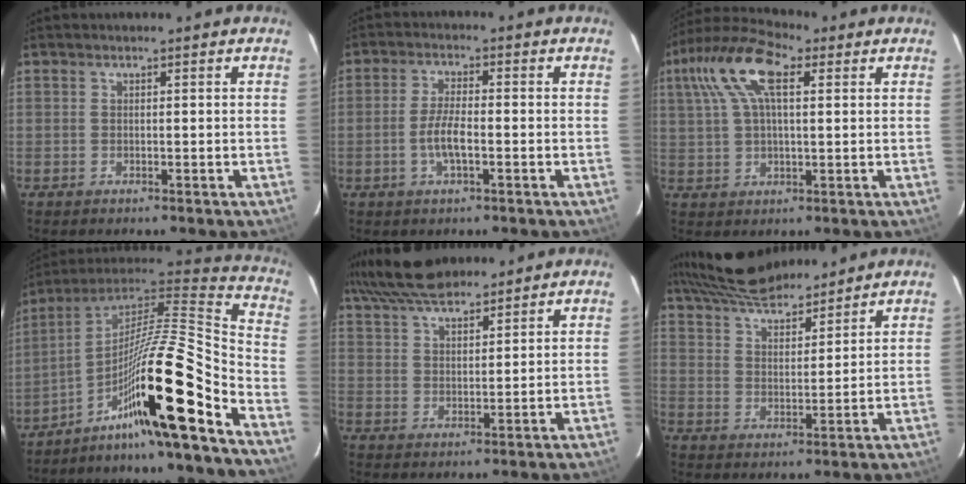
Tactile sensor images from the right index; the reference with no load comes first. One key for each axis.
{"total": 5.1, "fx": -1.6, "fy": 1.4, "fz": 4.7, "tx": -0.098, "ty": 0.001, "tz": -0.031}
{"total": 12.8, "fx": 4.8, "fy": 5.3, "fz": 10.6, "tx": -0.214, "ty": 0.034, "tz": 0.081}
{"total": 21.4, "fx": -13.9, "fy": 0.2, "fz": 16.2, "tx": -0.261, "ty": -0.023, "tz": -0.258}
{"total": 11.9, "fx": 10.3, "fy": 3.0, "fz": 5.1, "tx": -0.104, "ty": 0.032, "tz": 0.181}
{"total": 14.1, "fx": 12.7, "fy": 3.0, "fz": 5.2, "tx": -0.104, "ty": 0.028, "tz": 0.210}